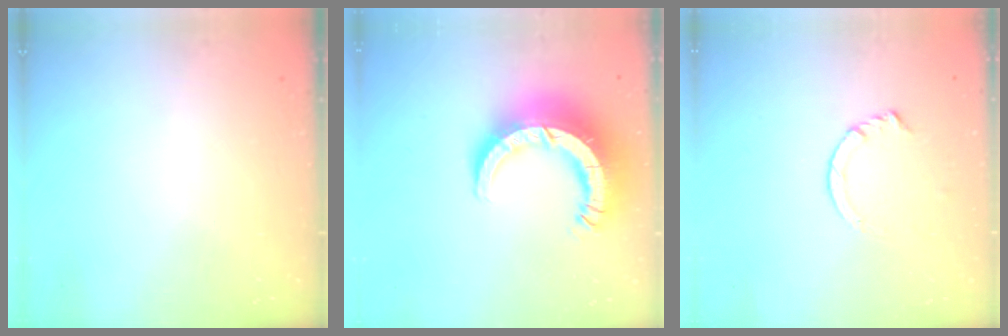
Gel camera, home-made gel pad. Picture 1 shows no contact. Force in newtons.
{"total": 15.8, "press": 15.7, "slide": 1.6}
{"total": 4.4, "press": 4.4, "slide": 0.5}